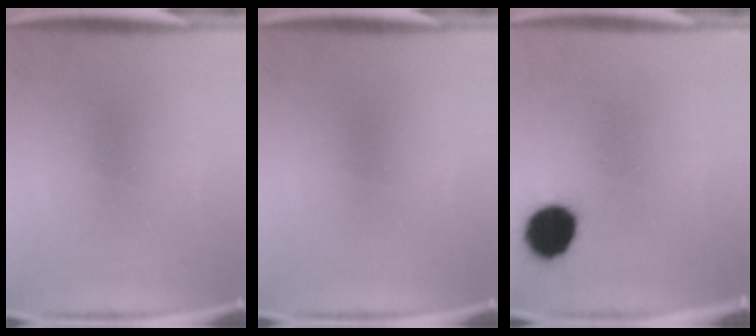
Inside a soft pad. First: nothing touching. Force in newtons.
{"total": 0.0}
{"total": 9.9}